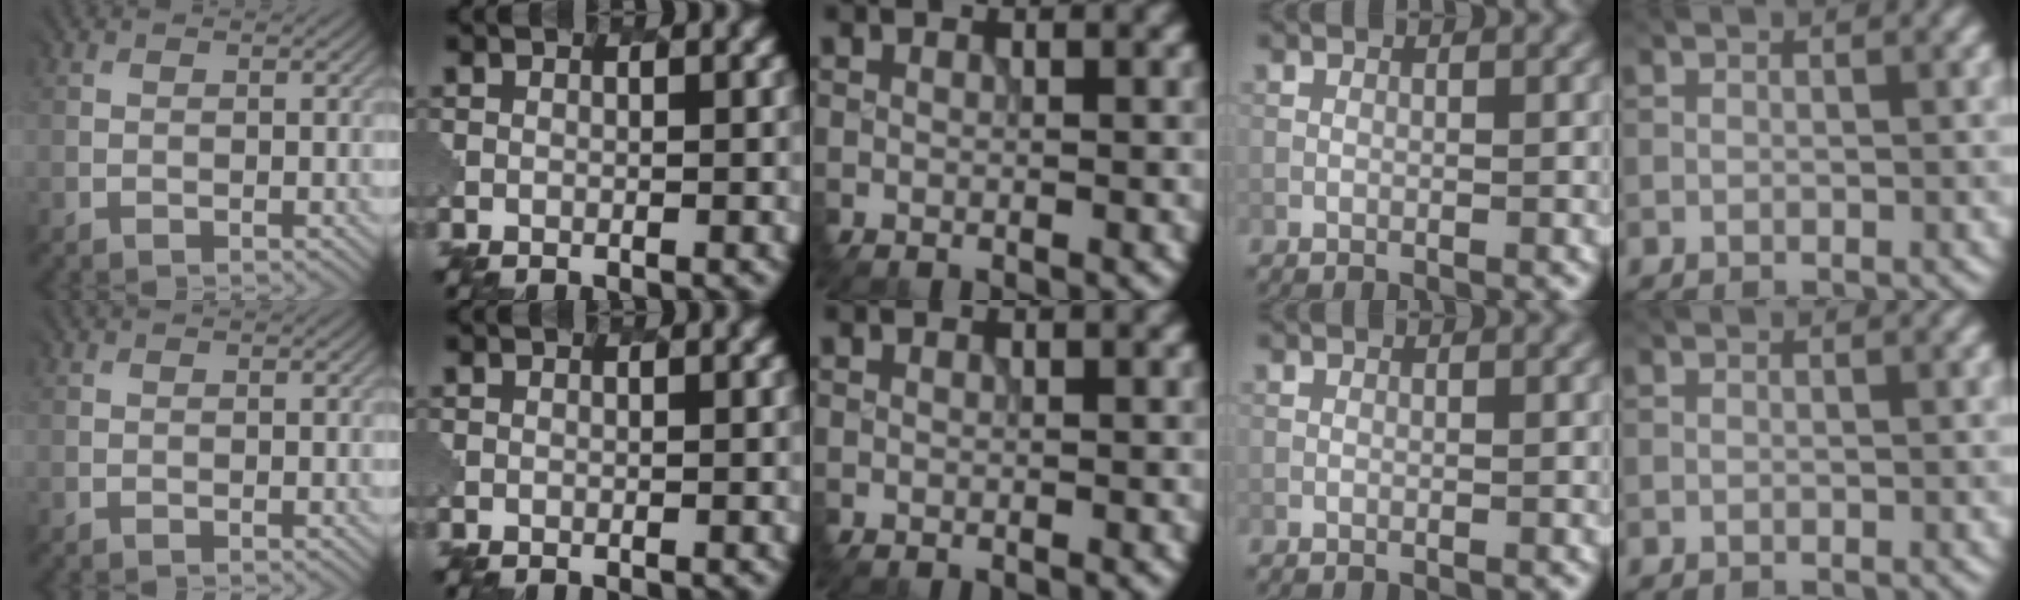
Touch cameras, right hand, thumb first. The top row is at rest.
{}